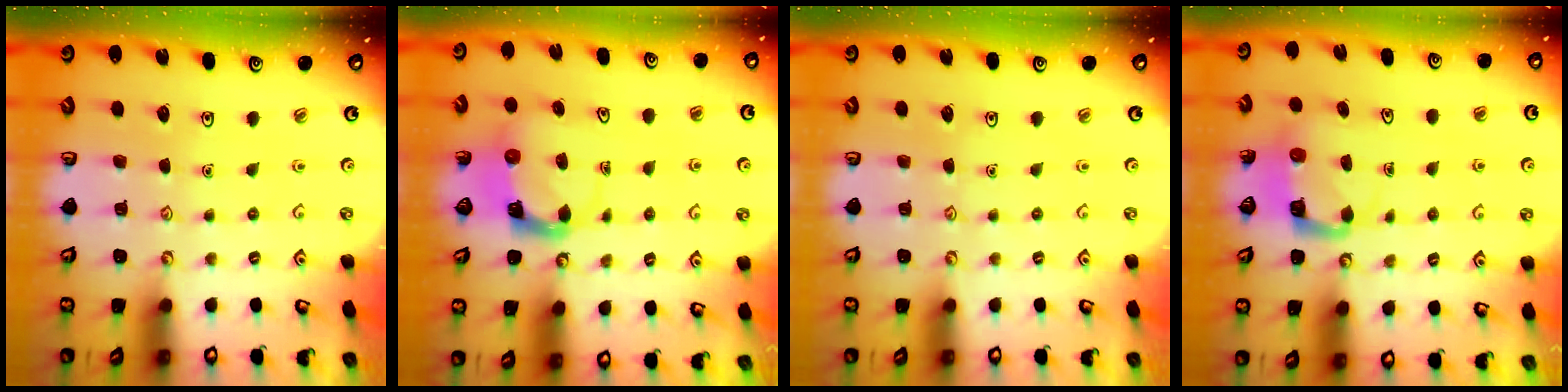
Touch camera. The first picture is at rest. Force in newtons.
{"total": 3.9, "press": 3.8, "slide": 0.6}
{"total": 0.0}
{"total": 4.4, "press": 4.4, "slide": 0.1}